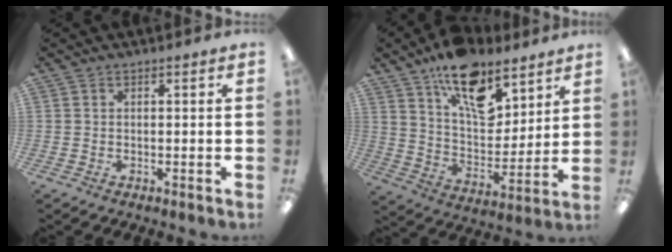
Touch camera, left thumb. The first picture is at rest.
{"total": 16.7, "force": [10.9, 8.6, 9.3], "torque": [-0.137, -0.061, 0.192]}